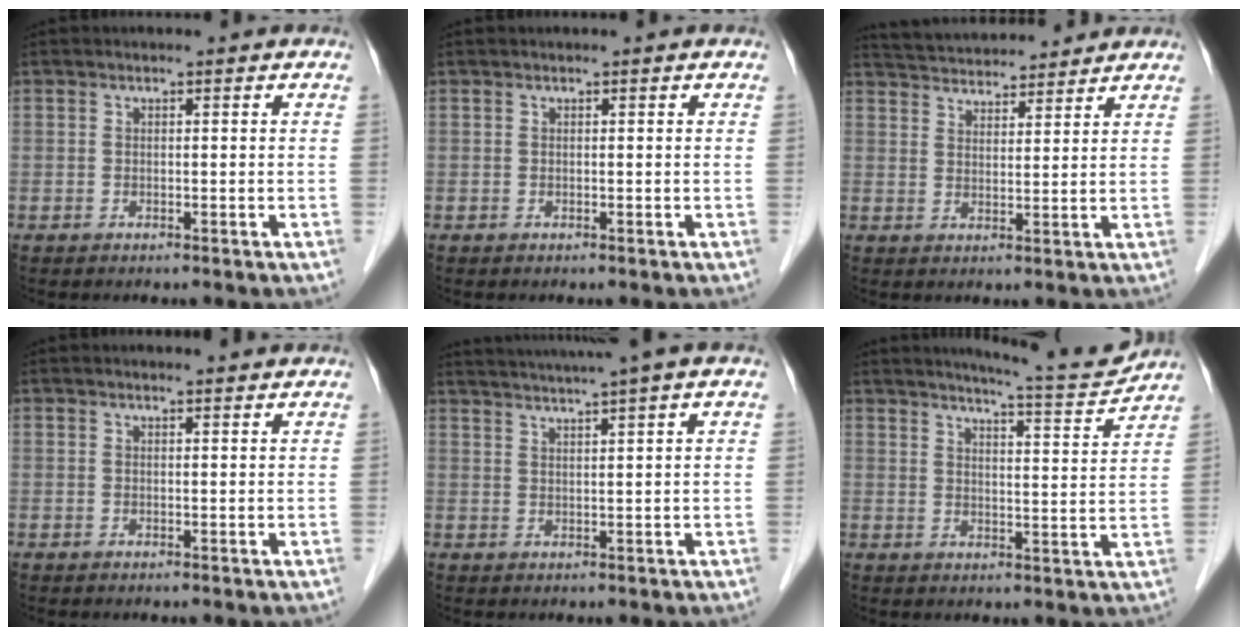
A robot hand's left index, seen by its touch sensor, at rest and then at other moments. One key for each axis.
{"total": 0.0}
{"total": 11.4, "fx": 10.8, "fy": 2.0, "fz": 2.8, "tx": -0.046, "ty": 0.029, "tz": 0.165}
{"total": 2.2, "fx": 2.1, "fy": 0.0, "fz": 0.5, "tx": -0.010, "ty": 0.004, "tz": 0.025}
{"total": 9.1, "fx": 7.5, "fy": -1.5, "fz": 5.0, "tx": -0.085, "ty": 0.025, "tz": 0.102}
{"total": 9.1, "fx": 8.7, "fy": -0.9, "fz": 2.2, "tx": -0.043, "ty": -0.017, "tz": 0.119}